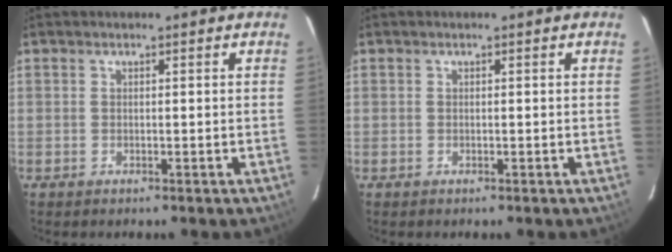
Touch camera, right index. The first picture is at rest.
{"total": 0.0}